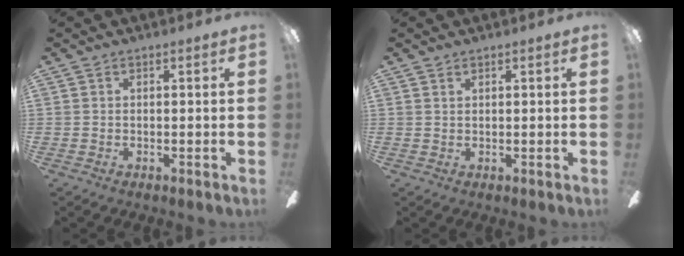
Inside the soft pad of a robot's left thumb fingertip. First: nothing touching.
{"total": 0.8, "force": [0.7, 0.4, 0.3], "torque": [-0.007, 0.002, 0.013]}